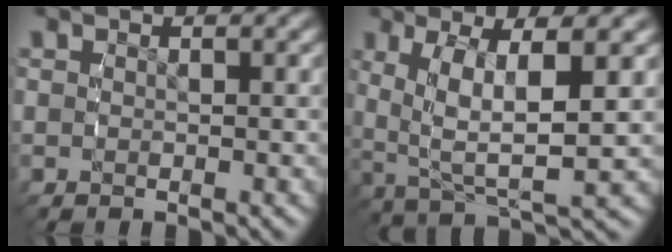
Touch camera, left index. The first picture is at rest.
{"total": 6.6, "force": [0.7, 3.1, 5.8], "torque": [-0.113, -0.015, 0.025]}